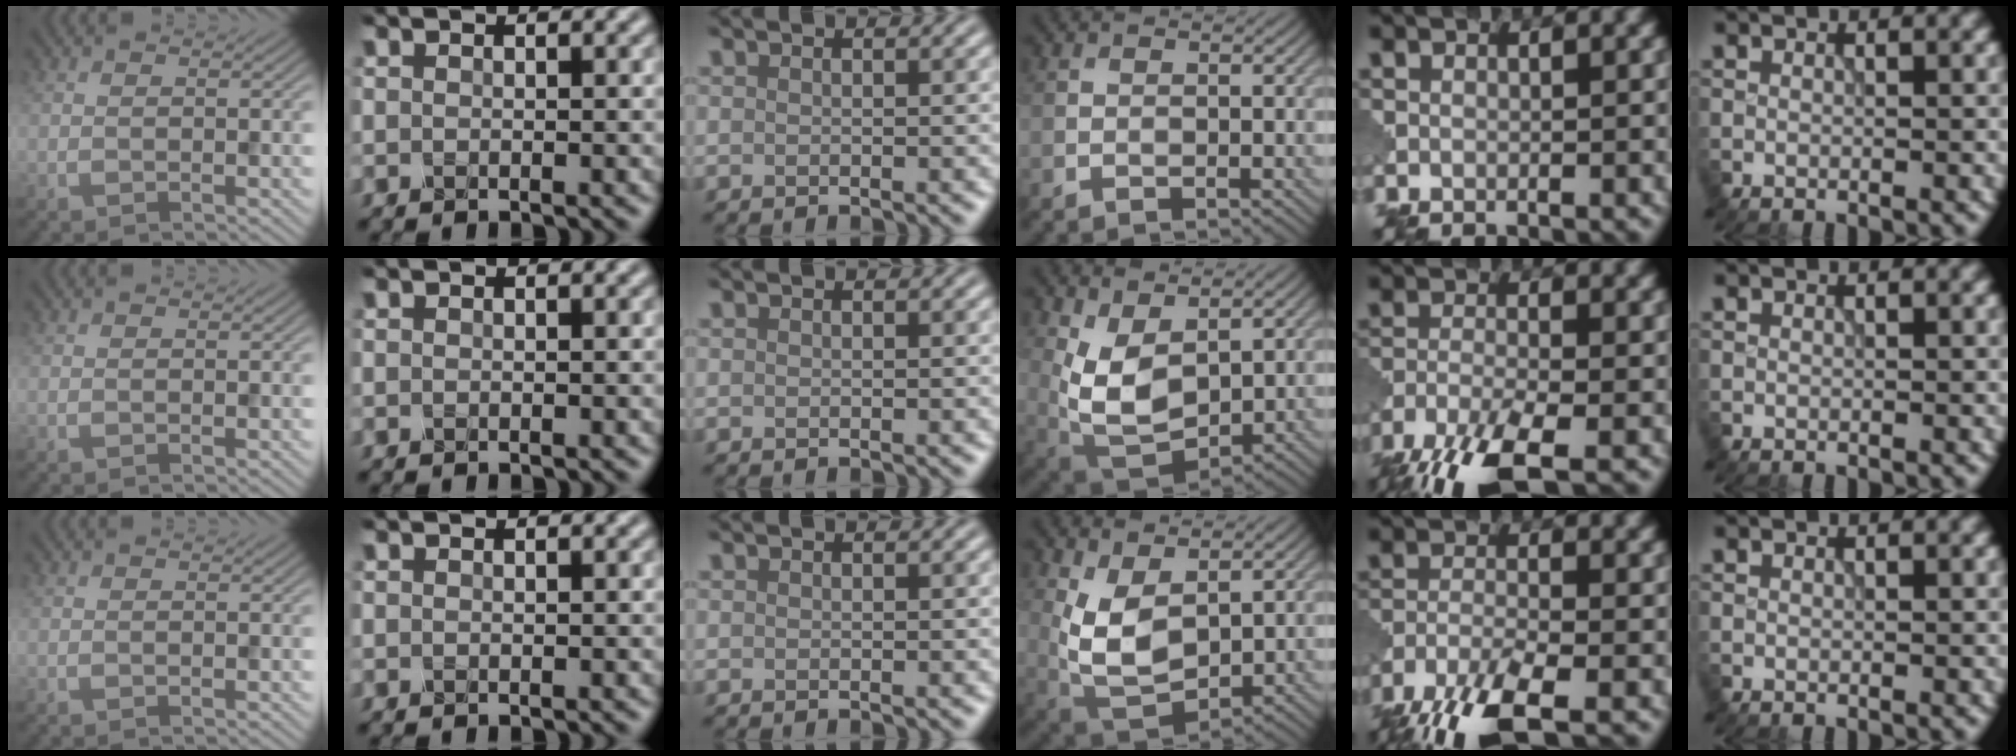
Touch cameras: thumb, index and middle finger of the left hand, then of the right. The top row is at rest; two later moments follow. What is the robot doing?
{"motion": "squeeze", "object": "clothespin"}